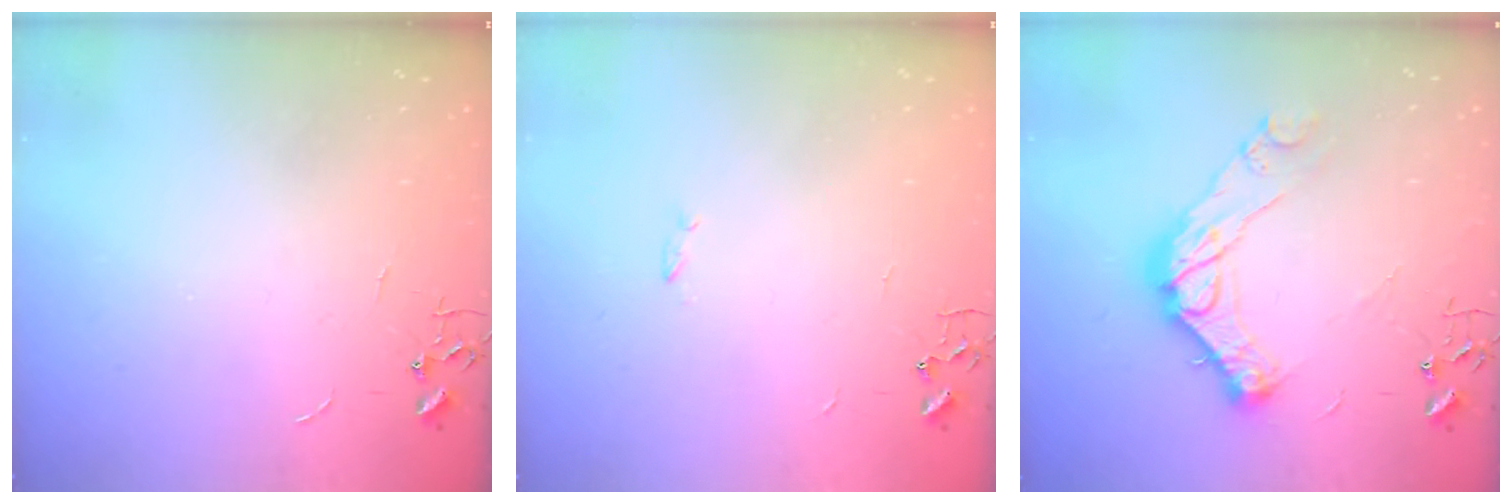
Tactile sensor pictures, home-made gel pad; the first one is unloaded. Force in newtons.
{"total": 1.2, "press": 1.1, "slide": 0.3}
{"total": 16.1, "press": 16.1, "slide": 1.1}